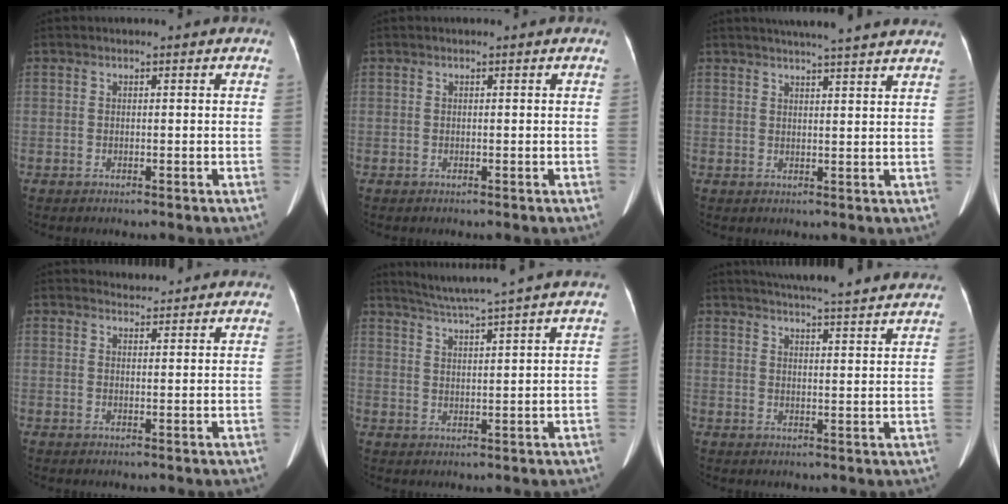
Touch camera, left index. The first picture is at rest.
{"total": 0.0}
{"total": 13.2, "force": [11.7, 0.2, 6.1], "torque": [-0.089, 0.018, 0.136]}
{"total": 4.3, "force": [4.2, 0.8, 0.0], "torque": [-0.005, 0.015, 0.046]}
{"total": 10.9, "force": [9.6, -1.8, 4.9], "torque": [-0.089, 0.008, 0.137]}
{"total": 23.0, "force": [21.2, 1.3, 8.8], "torque": [-0.134, -0.008, 0.260]}